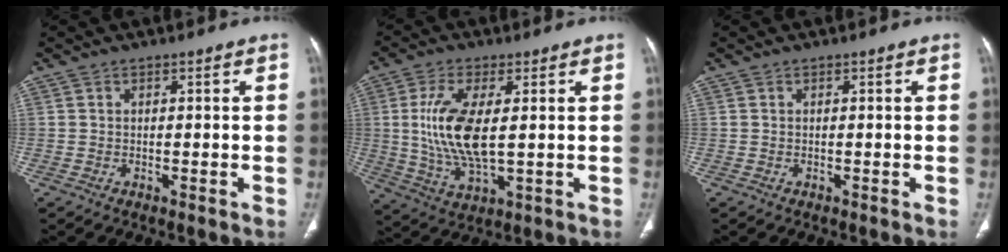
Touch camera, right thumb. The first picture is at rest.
{"total": 12.5, "force": [1.3, 5.0, 11.4], "torque": [-0.241, -0.017, 0.032]}
{"total": 0.0}